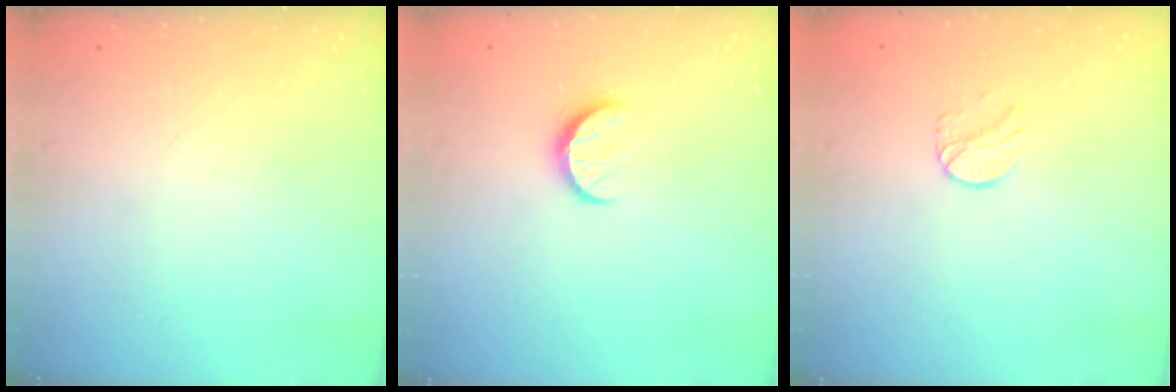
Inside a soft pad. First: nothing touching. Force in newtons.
{"total": 8.1, "press": 8.1, "slide": 0.8}
{"total": 6.9, "press": 6.9, "slide": 0.7}